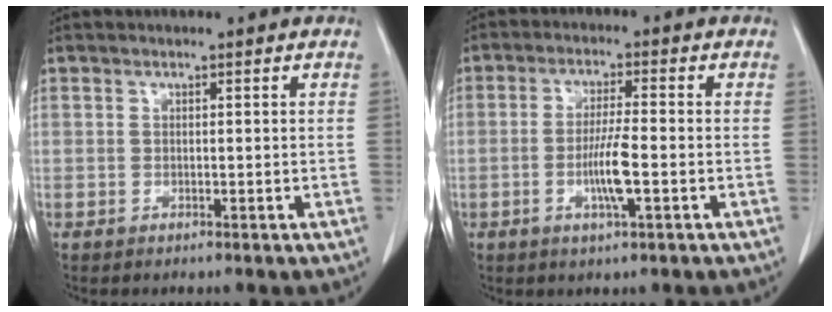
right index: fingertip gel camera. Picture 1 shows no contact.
{"total": 5.8, "force": [-1.7, 0.2, 5.6], "torque": [-0.109, -0.007, -0.031]}